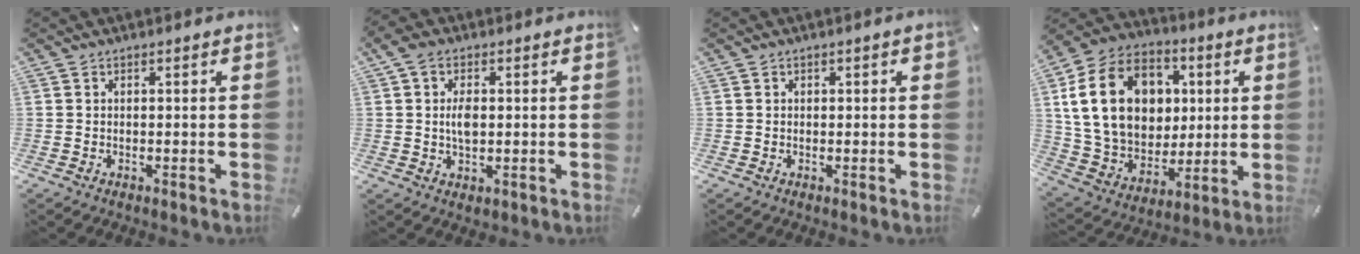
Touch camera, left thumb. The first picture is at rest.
{"total": 6.2, "force": [0.8, 4.4, 4.4], "torque": [-0.087, 0.001, 0.008]}
{"total": 0.7, "force": [0.2, 0.6, 0.3], "torque": [-0.006, 0.005, 0.002]}
{"total": 21.5, "force": [4.4, 17.1, 12.3], "torque": [-0.237, 0.004, 0.086]}